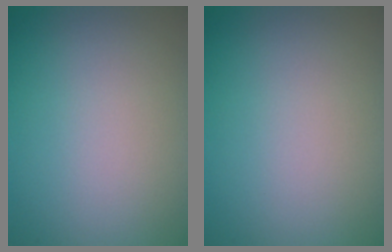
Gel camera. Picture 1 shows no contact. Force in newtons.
{"total": 0.0}